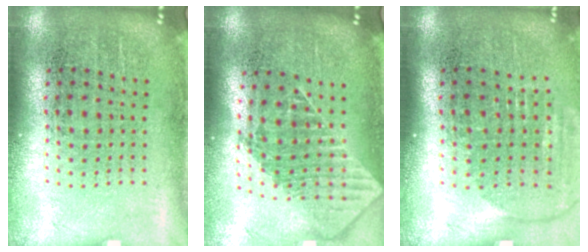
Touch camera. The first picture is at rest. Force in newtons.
{"total": 1.9, "press": 1.5, "slide": 1.2}
{"total": 1.5, "press": 1.3, "slide": 0.6}